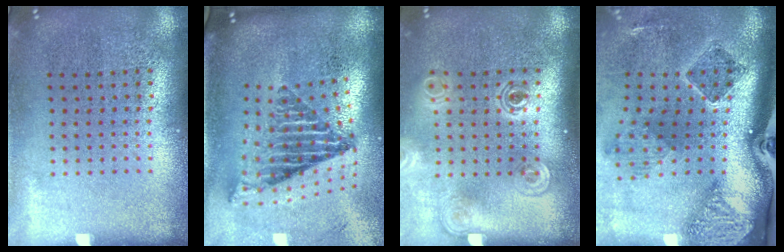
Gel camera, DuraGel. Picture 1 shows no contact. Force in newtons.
{"total": 2.7, "press": 1.7, "slide": 2.1}
{"total": 1.8, "press": 1.4, "slide": 1.2}
{"total": 2.8, "press": 1.9, "slide": 2.1}